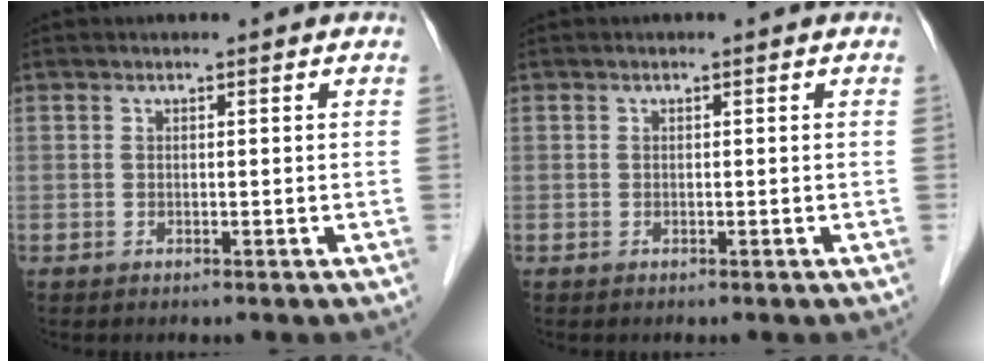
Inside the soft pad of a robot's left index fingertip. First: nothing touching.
{"total": 0.0}